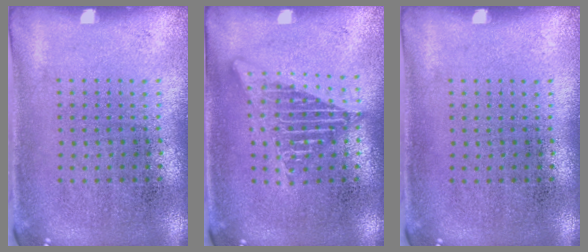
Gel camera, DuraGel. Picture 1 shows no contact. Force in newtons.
{"total": 2.5, "press": 2.5, "slide": 0.2}
{"total": 0.0}